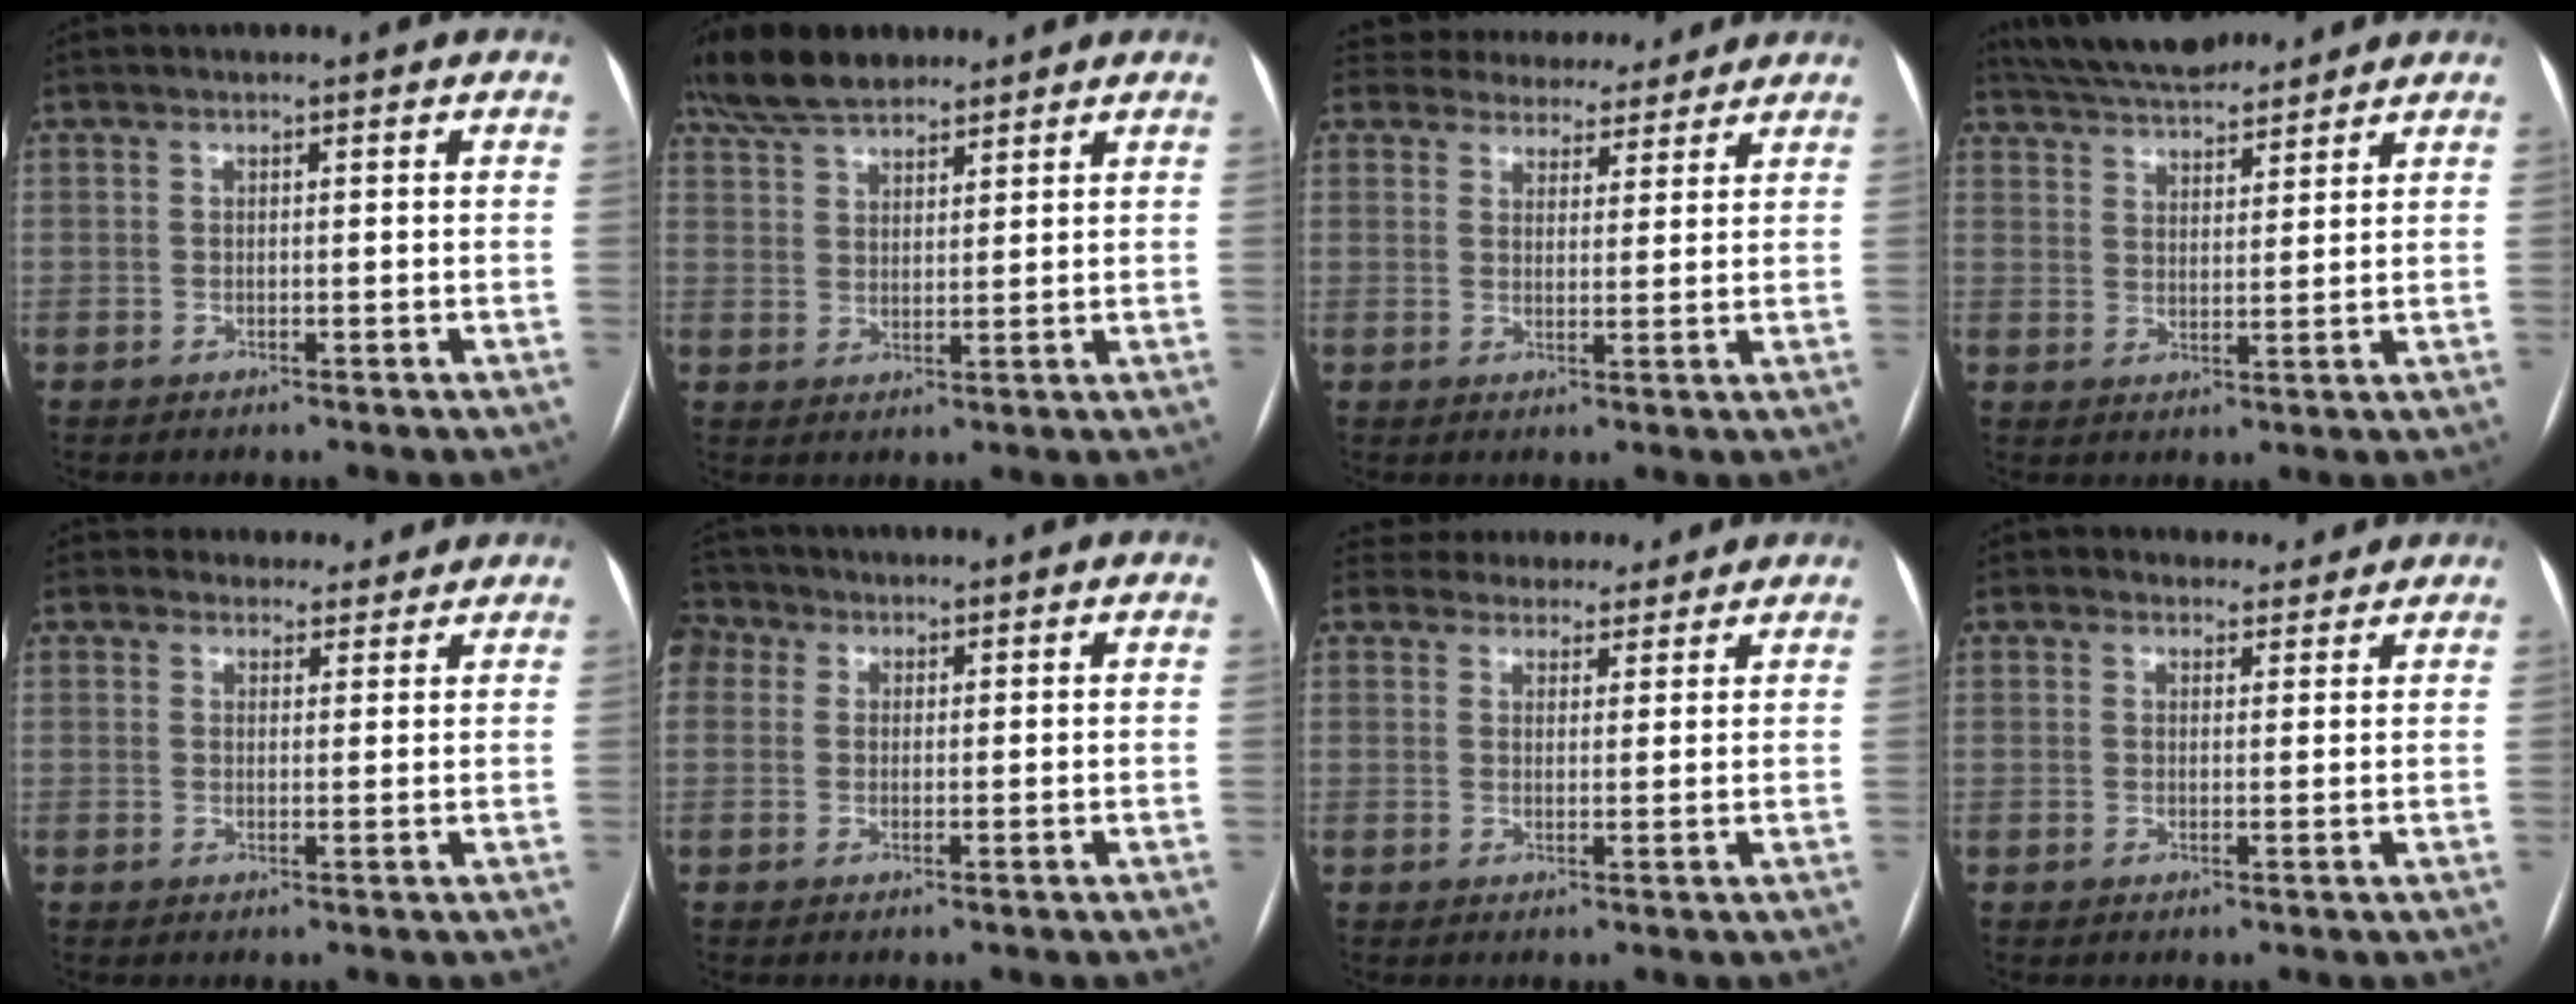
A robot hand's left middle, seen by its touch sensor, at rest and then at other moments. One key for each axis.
{"total": 9.2, "fx": 7.6, "fy": 3.1, "fz": 4.1, "tx": -0.079, "ty": 0.026, "tz": 0.138}
{"total": 9.5, "fx": 8.8, "fy": 3.4, "fz": 0.9, "tx": 0.004, "ty": 0.010, "tz": 0.114}
{"total": 11.8, "fx": 10.8, "fy": 2.3, "fz": 4.3, "tx": -0.077, "ty": 0.023, "tz": 0.177}
{"total": 4.9, "fx": 4.4, "fy": 2.1, "fz": -0.4, "tx": 0.016, "ty": 0.003, "tz": 0.046}
{"total": 4.7, "fx": 2.1, "fy": 3.8, "fz": 1.6, "tx": -0.044, "ty": 0.024, "tz": 0.042}
{"total": 8.7, "fx": 8.1, "fy": 3.2, "fz": 0.9, "tx": 0.007, "ty": 0.015, "tz": 0.102}
{"total": 3.4, "fx": 3.1, "fy": 1.5, "fz": -0.3, "tx": 0.009, "ty": 0.002, "tz": 0.032}